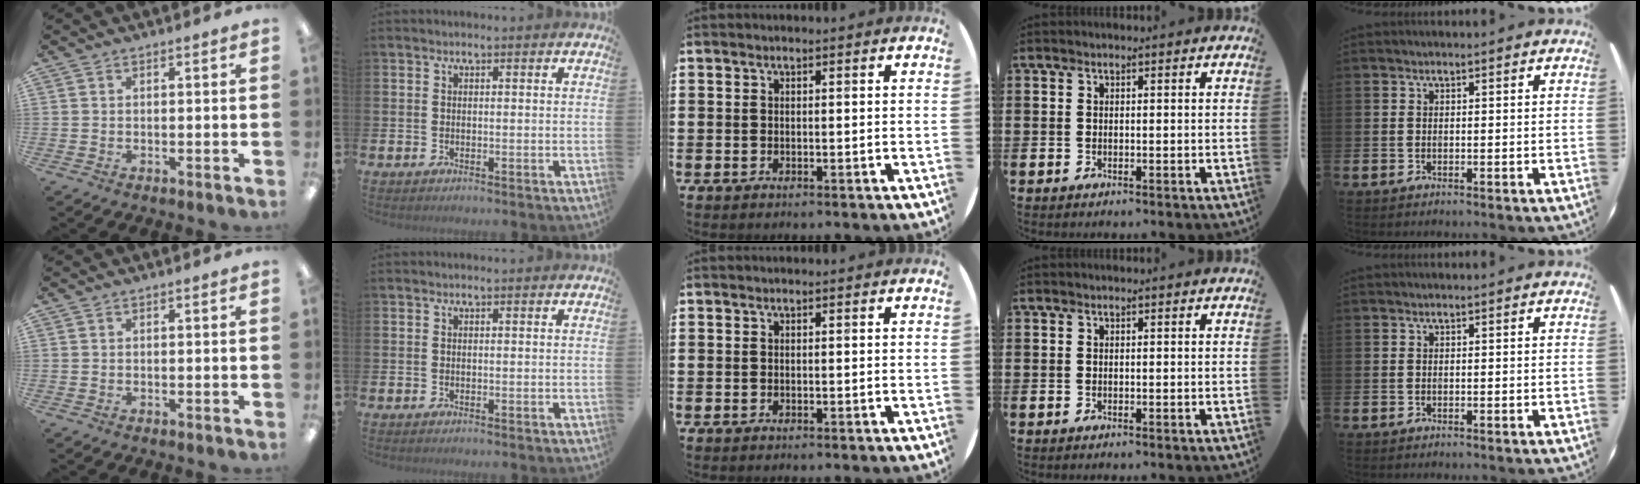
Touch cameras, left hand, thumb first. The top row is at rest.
{}